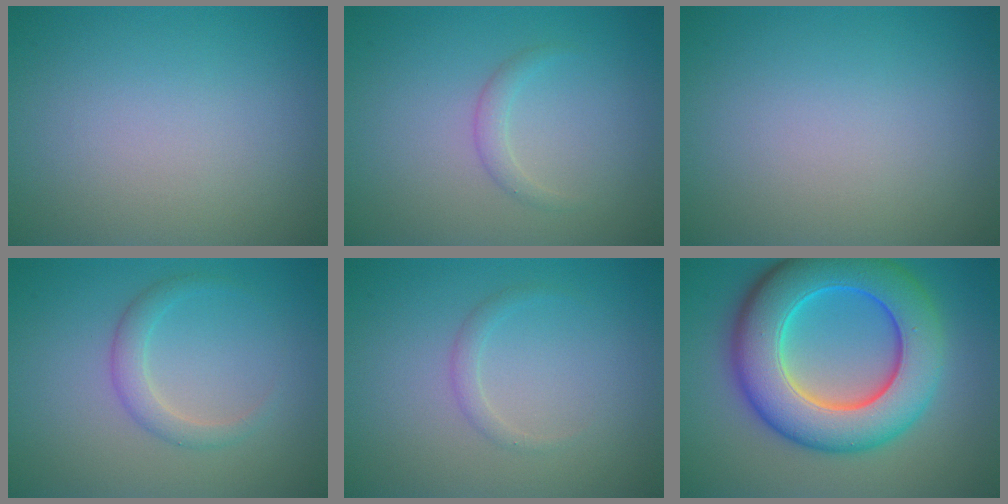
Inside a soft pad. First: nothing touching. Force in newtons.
{"total": 1.2, "press": 1.2, "slide": 0.0}
{"total": 0.0}
{"total": 2.0, "press": 2.0, "slide": 0.0}
{"total": 1.0, "press": 1.0, "slide": 0.1}
{"total": 11.2, "press": 11.2, "slide": 0.2}